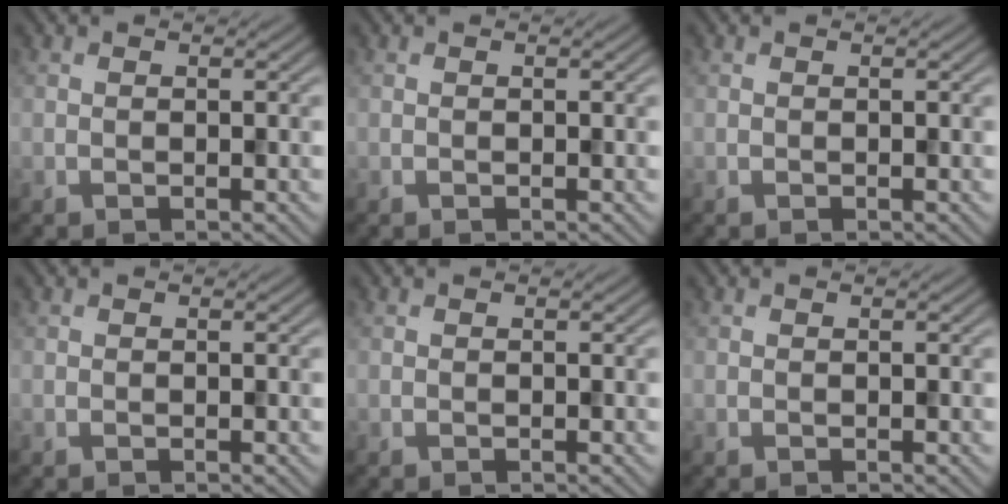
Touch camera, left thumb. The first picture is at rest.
{"total": 0.0}
{"total": 0.0}
{"total": 0.0}
{"total": 0.0}
{"total": 0.0}